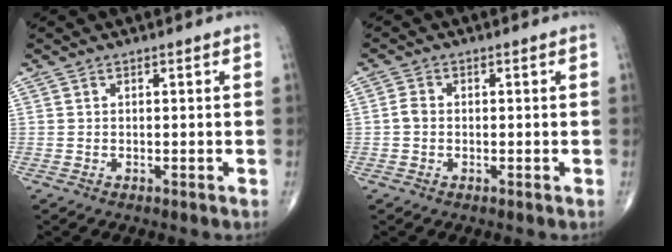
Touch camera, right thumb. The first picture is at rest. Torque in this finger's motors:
{"motor_torque": [-0.22, 0.19, 0.30, 0.11, 0.07]}